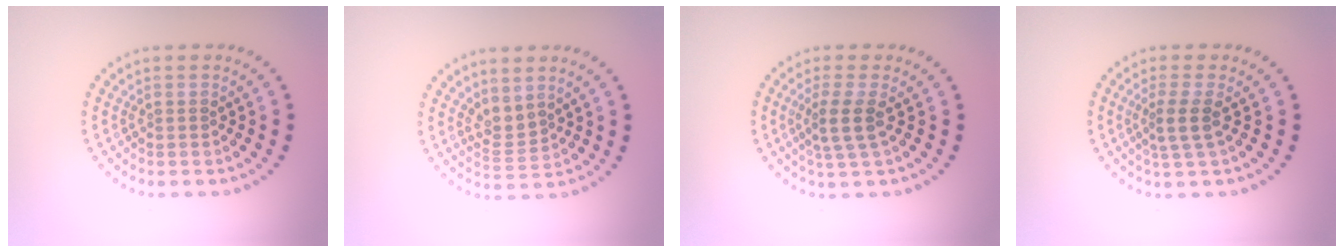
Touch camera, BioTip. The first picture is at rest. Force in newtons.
{"total": 1.9, "press": 1.4, "slide": 1.2}
{"total": 2.7, "press": 2.2, "slide": 1.6}
{"total": 2.4, "press": 2.0, "slide": 1.4}